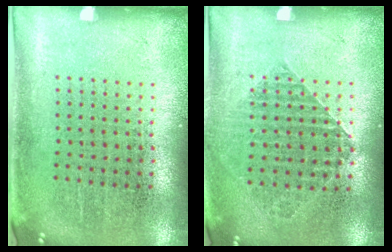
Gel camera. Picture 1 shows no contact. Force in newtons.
{"total": 1.2, "press": 1.2, "slide": 0.4}